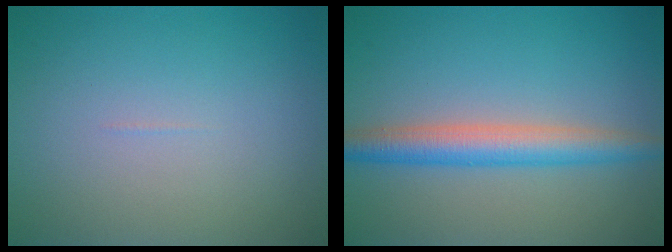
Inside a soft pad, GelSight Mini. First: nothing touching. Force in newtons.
{"total": 4.3, "press": 4.3, "slide": 0.1}